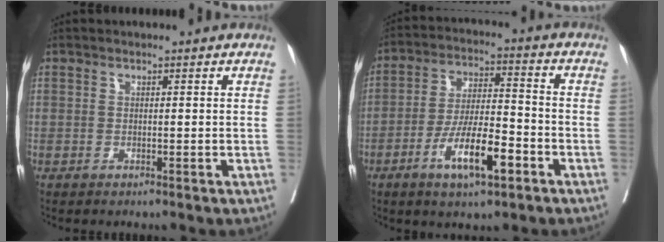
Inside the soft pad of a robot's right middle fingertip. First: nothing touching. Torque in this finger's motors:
{"motor_torque": [1.29, -0.85, 0.30, 0.09]}